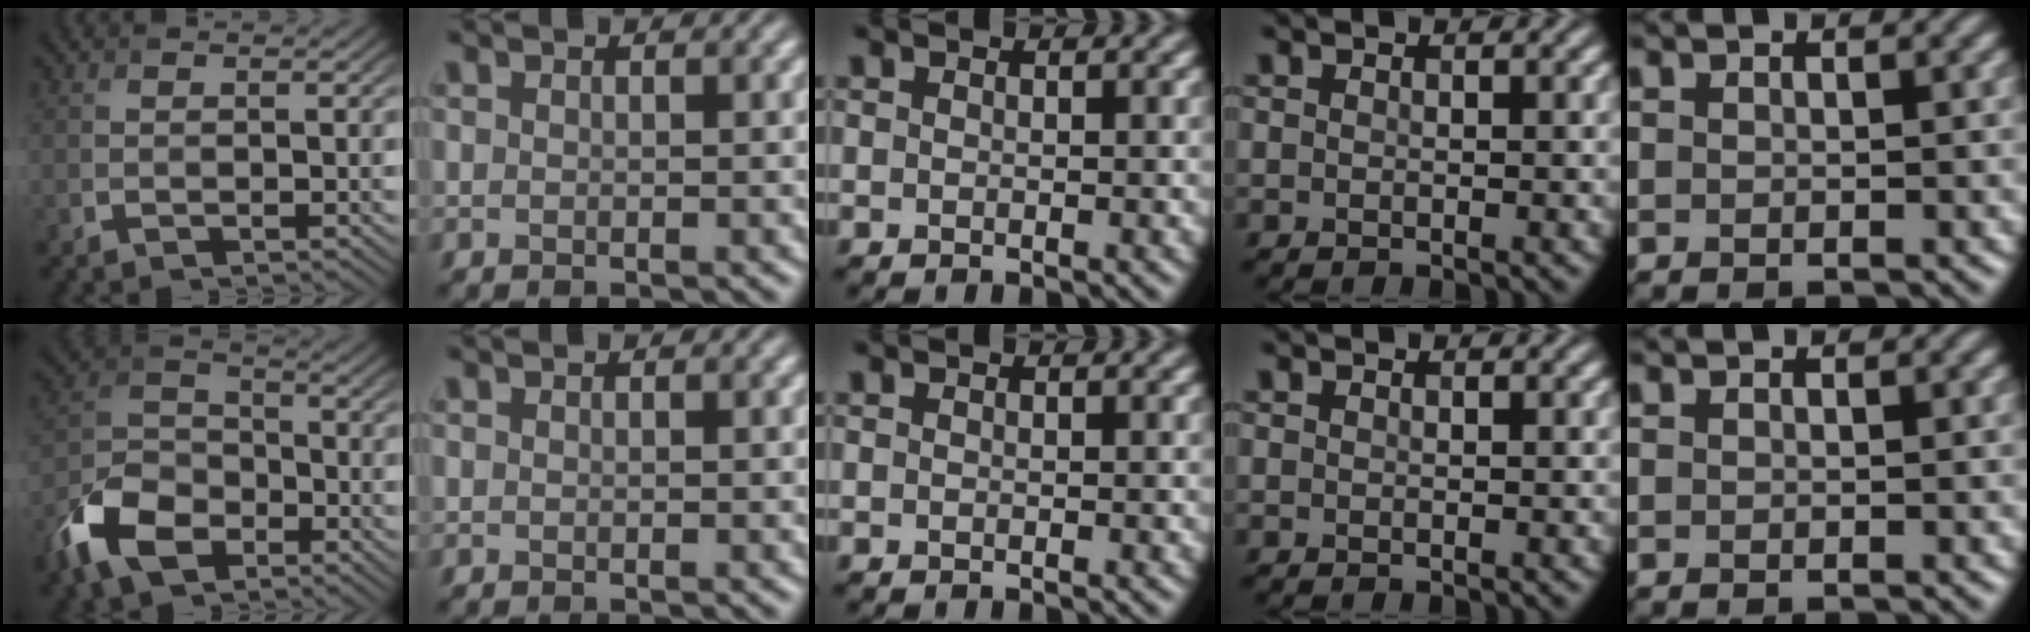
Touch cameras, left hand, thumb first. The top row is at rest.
{"thumb": {"total": 9.6, "force": [-5.5, 5.6, 5.4], "torque": [-0.125, -0.006, -0.125]}}